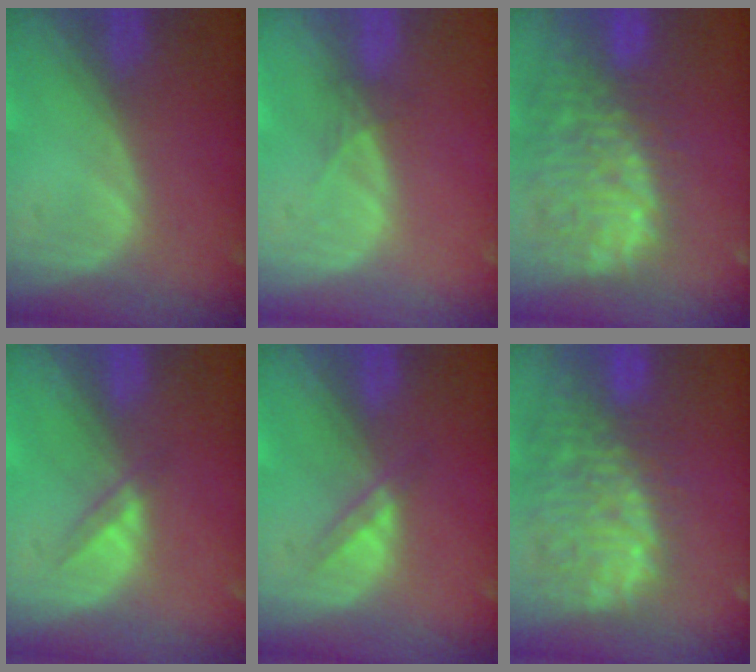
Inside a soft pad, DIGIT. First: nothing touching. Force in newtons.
{"total": 1.1, "press": 1.1, "slide": 0.2}
{"total": 12.7, "press": 11.1, "slide": 6.1}
{"total": 1.9, "press": 1.7, "slide": 1.0}
{"total": 1.8, "press": 1.8, "slide": 0.2}
{"total": 12.7, "press": 11.1, "slide": 6.1}